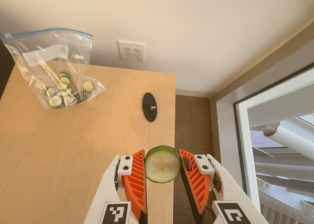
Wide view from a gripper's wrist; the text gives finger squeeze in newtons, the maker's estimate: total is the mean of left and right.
{"total": 9.0, "left": 9.2, "right": 8.7}